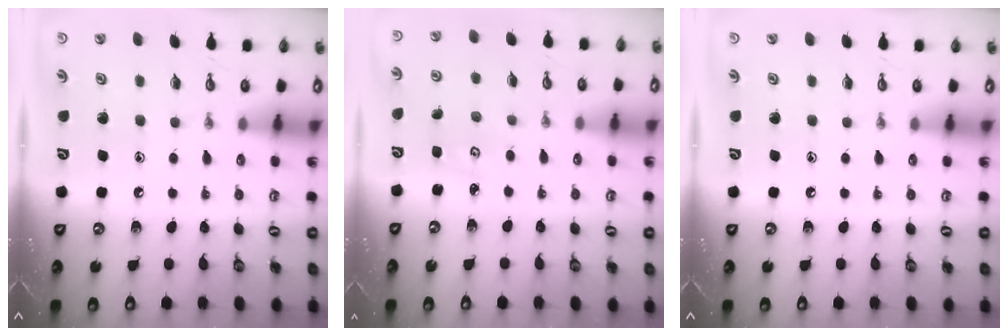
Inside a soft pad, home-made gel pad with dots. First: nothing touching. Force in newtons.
{"total": 2.0, "press": 2.0, "slide": 0.4}
{"total": 0.0}